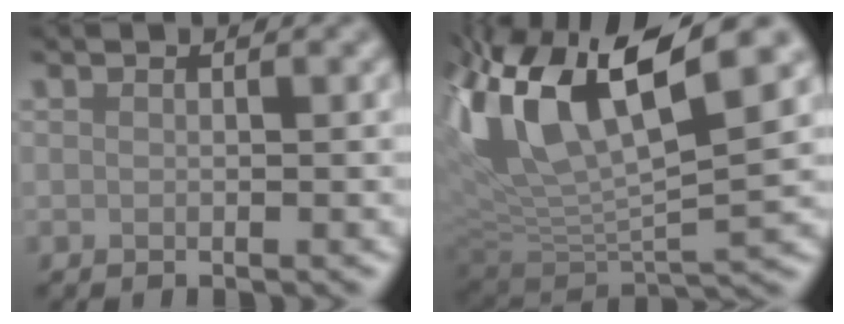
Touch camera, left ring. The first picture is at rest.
{"total": 15.5, "force": [6.5, 6.2, 12.6], "torque": [-0.276, 0.026, 0.117]}